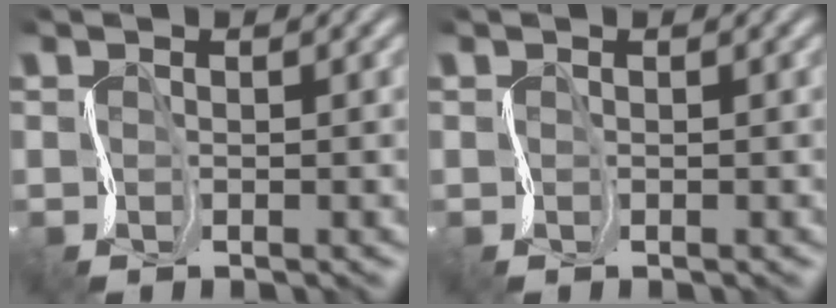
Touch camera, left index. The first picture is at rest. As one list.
[{"total": 0.0}]